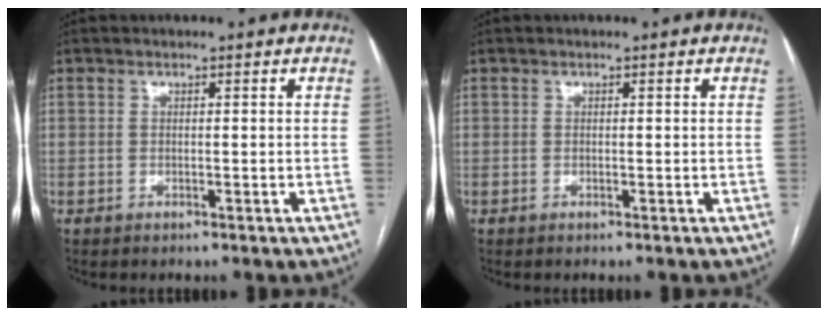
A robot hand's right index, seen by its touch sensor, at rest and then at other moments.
{"total": 0.0}